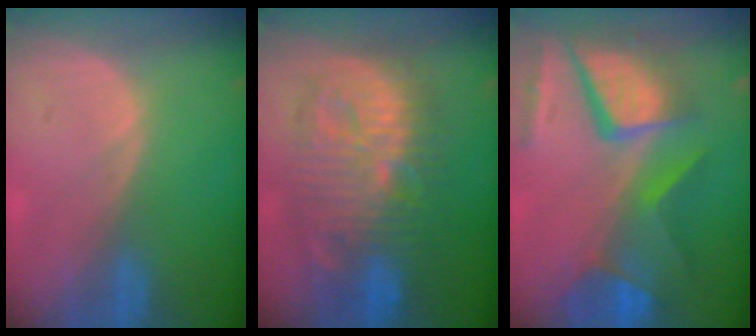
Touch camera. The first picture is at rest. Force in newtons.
{"total": 12.4, "press": 12.3, "slide": 1.0}
{"total": 12.1, "press": 9.9, "slide": 7.0}